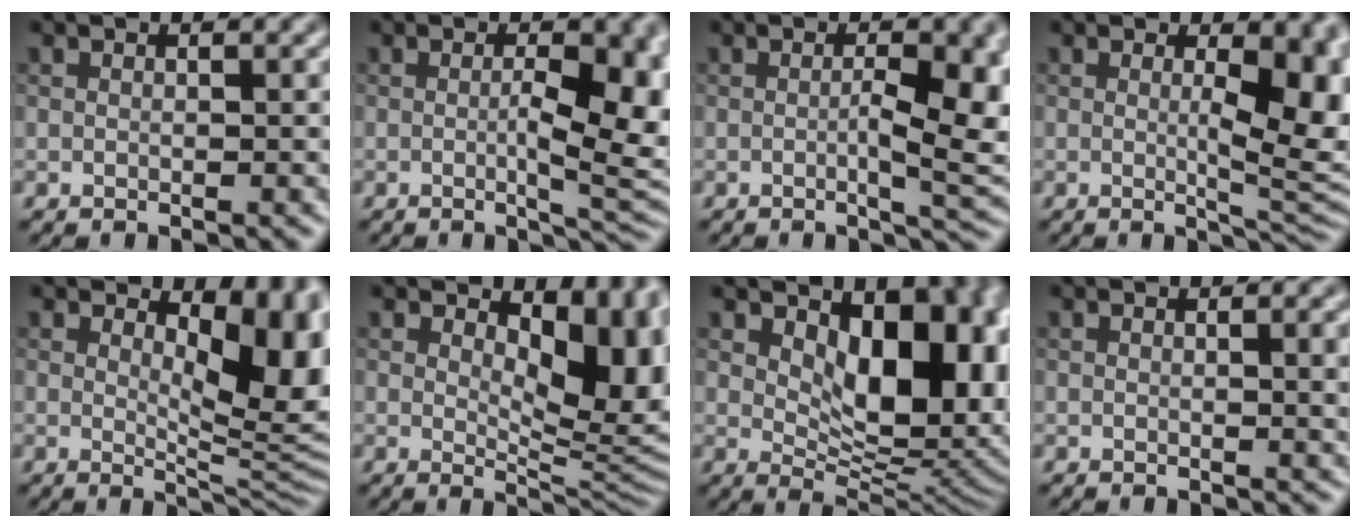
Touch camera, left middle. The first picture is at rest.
{"total": 7.4, "force": [-0.2, 2.1, 7.1], "torque": [-0.098, -0.011, 0.002]}
{"total": 6.1, "force": [-0.4, 1.5, 5.9], "torque": [-0.089, -0.008, -0.003]}
{"total": 8.1, "force": [0.5, 2.7, 7.6], "torque": [-0.096, -0.011, 0.017]}
{"total": 8.1, "force": [2.4, 3.5, 6.9], "torque": [-0.092, -0.014, 0.039]}
{"total": 8.7, "force": [2.7, 4.5, 6.9], "torque": [-0.094, -0.019, 0.044]}
{"total": 11.7, "force": [3.4, 6.3, 9.3], "torque": [-0.120, -0.010, 0.061]}
{"total": 3.0, "force": [0.5, 0.9, 2.8], "torque": [-0.029, 0.003, 0.004]}